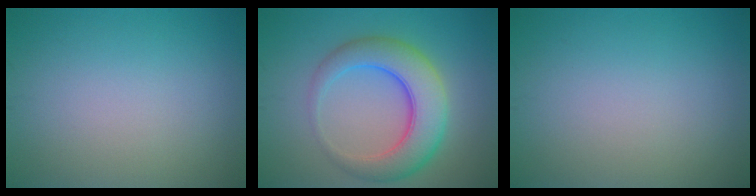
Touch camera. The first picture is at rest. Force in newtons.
{"total": 6.8, "press": 6.8, "slide": 0.1}
{"total": 0.0}